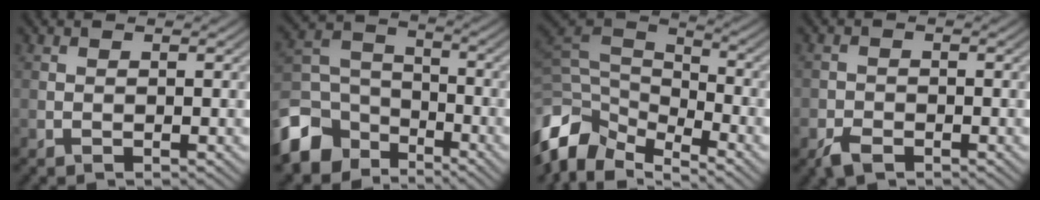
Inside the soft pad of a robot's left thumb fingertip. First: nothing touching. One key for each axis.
{"total": 10.9, "fx": -6.8, "fy": 7.2, "fz": 4.6, "tx": -0.119, "ty": -0.013, "tz": -0.151}
{"total": 10.4, "fx": -5.2, "fy": 6.0, "fz": 6.7, "tx": -0.165, "ty": -0.005, "tz": -0.106}
{"total": 2.7, "fx": -1.7, "fy": 1.7, "fz": 1.2, "tx": -0.027, "ty": -0.006, "tz": -0.040}